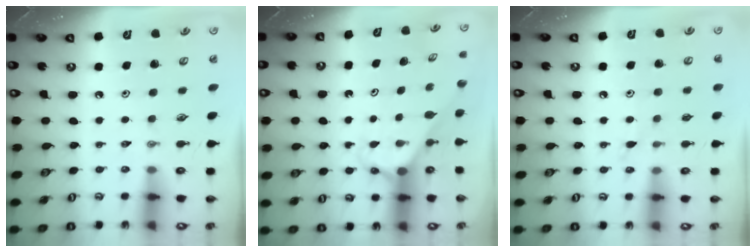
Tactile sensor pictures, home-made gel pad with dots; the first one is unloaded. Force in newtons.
{"total": 2.7, "press": 2.7, "slide": 0.2}
{"total": 6.0, "press": 6.0, "slide": 0.7}